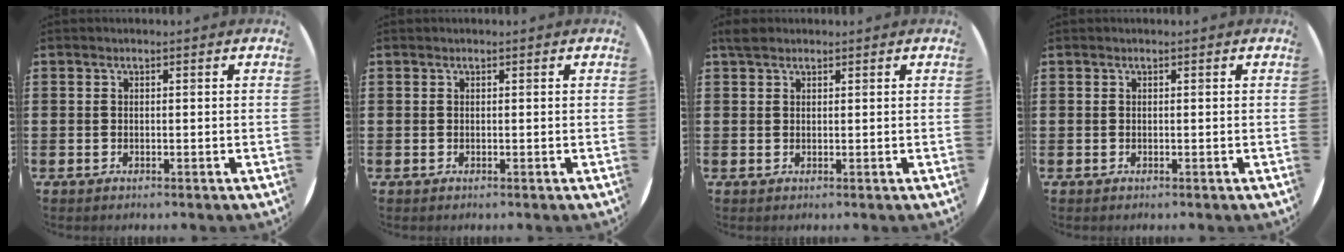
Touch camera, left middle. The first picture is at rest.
{"total": 0.0}
{"total": 1.5, "force": [1.3, 0.7, 0.4], "torque": [-0.003, 0.001, 0.024]}
{"total": 0.0}